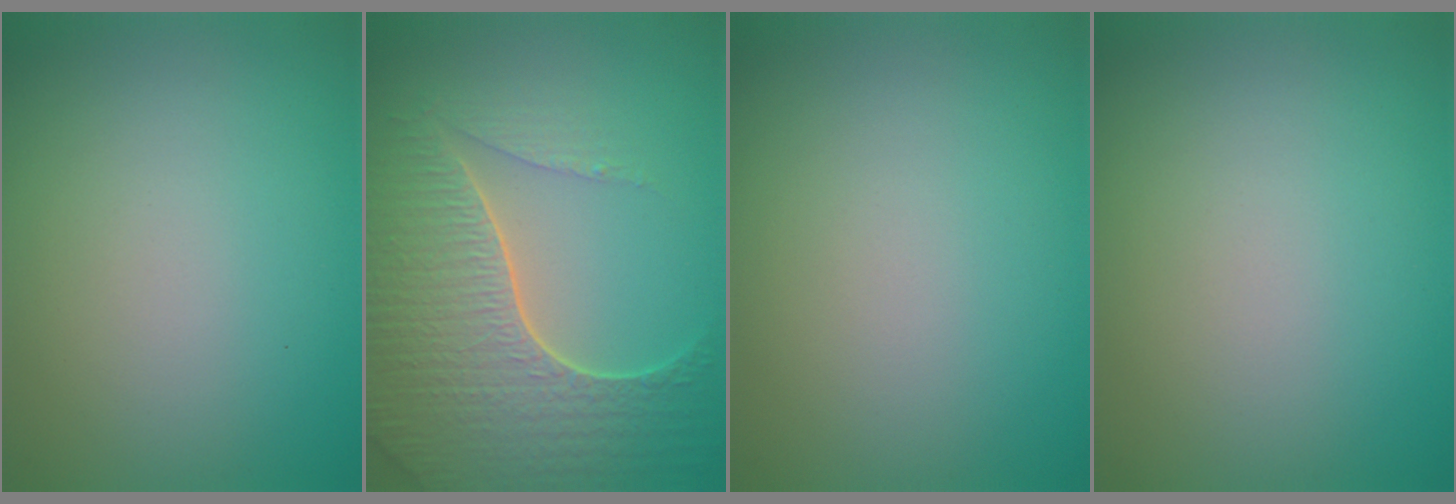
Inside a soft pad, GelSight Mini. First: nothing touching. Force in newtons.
{"total": 7.6, "press": 5.6, "slide": 5.1}
{"total": 0.0}
{"total": 0.0}